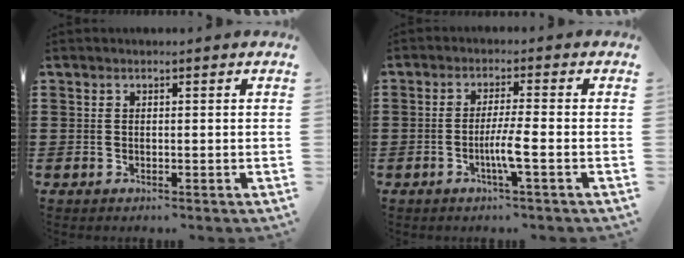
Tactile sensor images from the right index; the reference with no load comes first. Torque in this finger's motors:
{"motor_torque": [2.12, 0.02, 0.30, 0.09]}